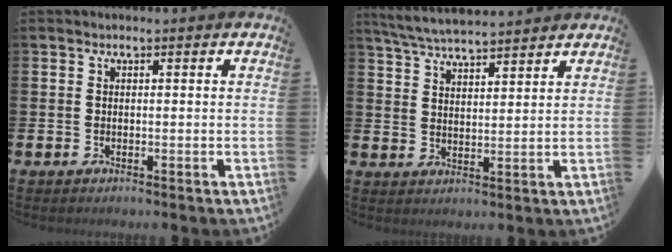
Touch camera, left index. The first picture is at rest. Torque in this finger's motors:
{"motor_torque": [0.91, -1.07, 0.40, 0.09]}